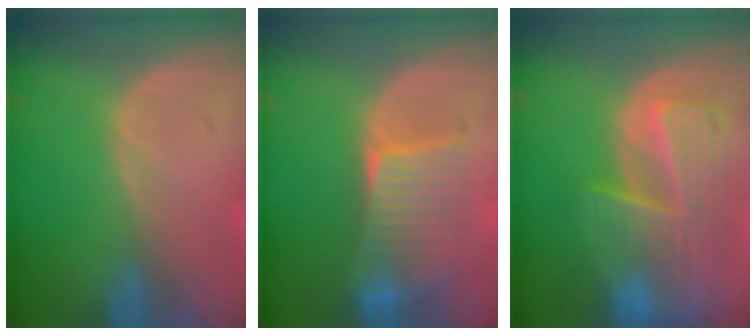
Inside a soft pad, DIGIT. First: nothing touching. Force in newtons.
{"total": 6.6, "press": 6.5, "slide": 1.1}
{"total": 10.1, "press": 8.8, "slide": 5.0}